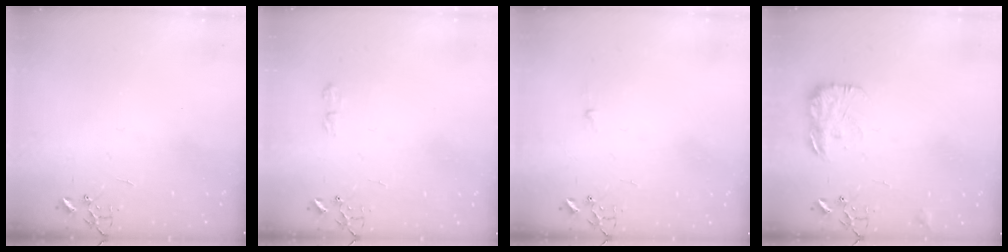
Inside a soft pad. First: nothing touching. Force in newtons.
{"total": 6.4, "press": 6.4, "slide": 0.9}
{"total": 2.7, "press": 2.7, "slide": 0.3}
{"total": 11.7, "press": 11.7, "slide": 0.4}